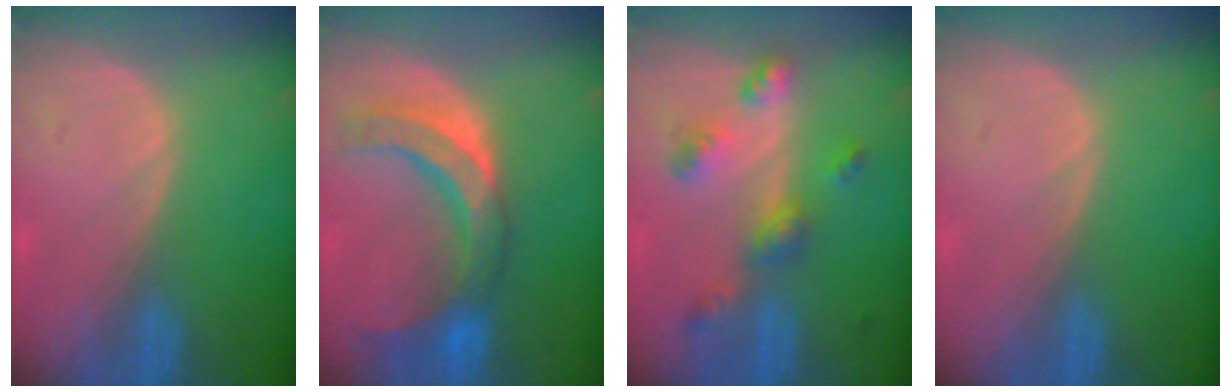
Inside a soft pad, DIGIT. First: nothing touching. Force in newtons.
{"total": 9.8, "press": 9.4, "slide": 2.9}
{"total": 6.6, "press": 5.9, "slide": 3.1}
{"total": 0.0}